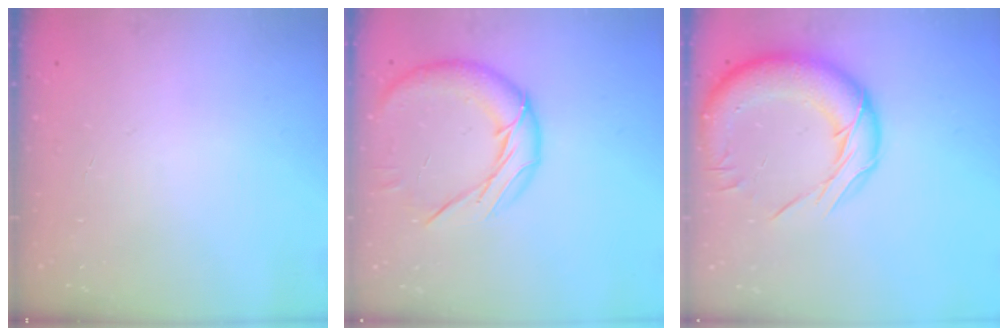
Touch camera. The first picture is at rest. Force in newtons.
{"total": 14.2, "press": 14.2, "slide": 0.8}
{"total": 18.5, "press": 18.2, "slide": 3.6}